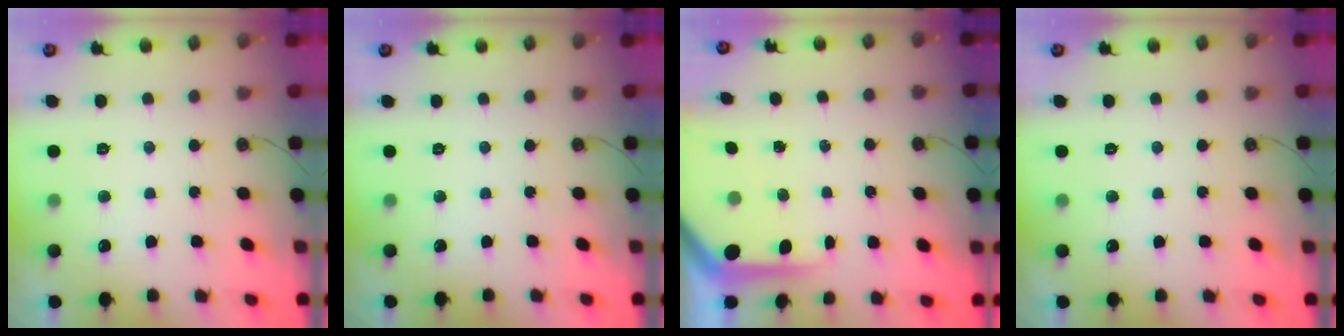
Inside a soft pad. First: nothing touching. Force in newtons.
{"total": 0.0}
{"total": 5.5, "press": 5.5, "slide": 0.7}
{"total": 0.0}